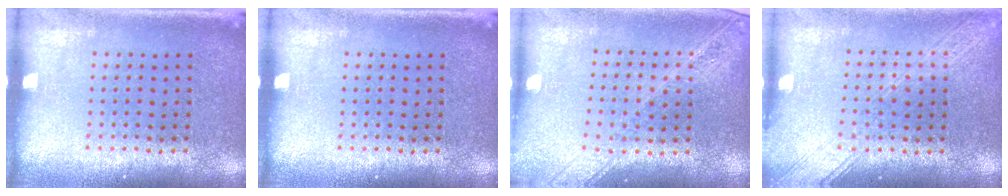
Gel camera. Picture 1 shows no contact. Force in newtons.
{"total": 0.0}
{"total": 2.1, "press": 1.8, "slide": 1.0}
{"total": 2.0, "press": 2.0, "slide": 0.3}